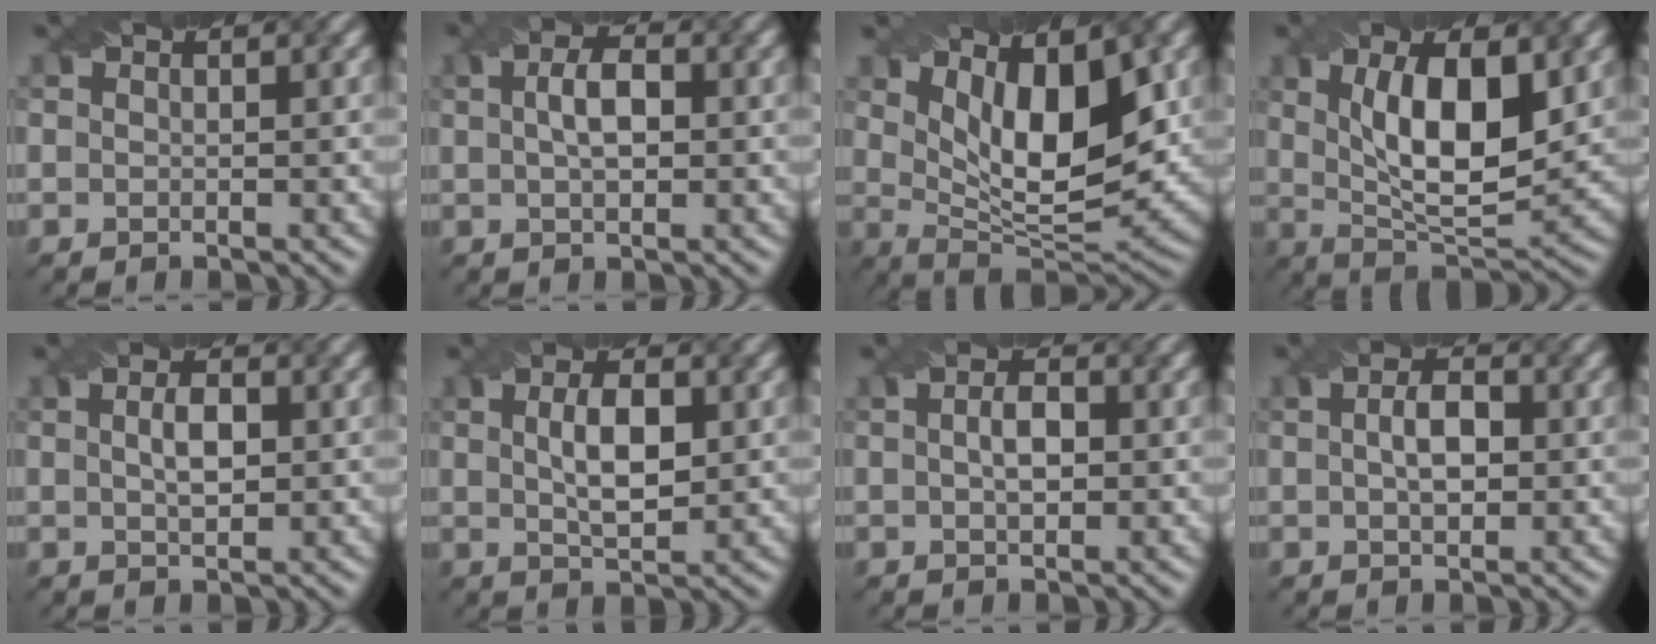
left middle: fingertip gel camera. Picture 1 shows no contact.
{"total": 3.2, "force": [0.4, 1.6, 2.7], "torque": [-0.056, 0.007, 0.007]}
{"total": 9.8, "force": [2.9, 4.0, 8.4], "torque": [-0.131, -0.010, 0.050]}
{"total": 9.9, "force": [2.0, 3.9, 8.9], "torque": [-0.150, -0.002, 0.038]}
{"total": 2.4, "force": [0.2, 1.2, 2.1], "torque": [-0.045, 0.004, 0.007]}
{"total": 4.1, "force": [0.6, 1.7, 3.7], "torque": [-0.073, 0.002, 0.014]}
{"total": 2.2, "force": [-0.1, 1.1, 1.9], "torque": [-0.041, 0.006, 0.000]}
{"total": 3.0, "force": [0.1, 1.6, 2.5], "torque": [-0.053, 0.006, 0.002]}